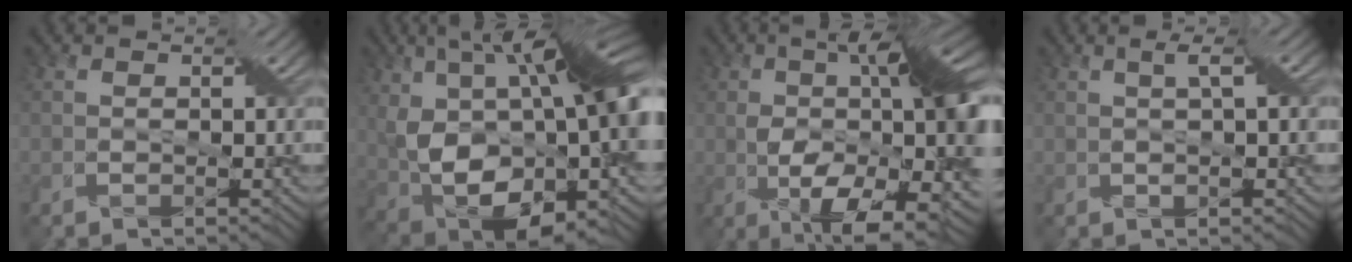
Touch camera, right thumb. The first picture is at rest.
{"total": 19.2, "force": [1.1, 10.8, 15.8], "torque": [-0.285, -0.005, 0.025]}
{"total": 16.7, "force": [-2.5, 6.2, 15.3], "torque": [-0.227, -0.003, -0.037]}
{"total": 2.3, "force": [0.4, 0.2, 2.2], "torque": [-0.041, 0.008, 0.008]}